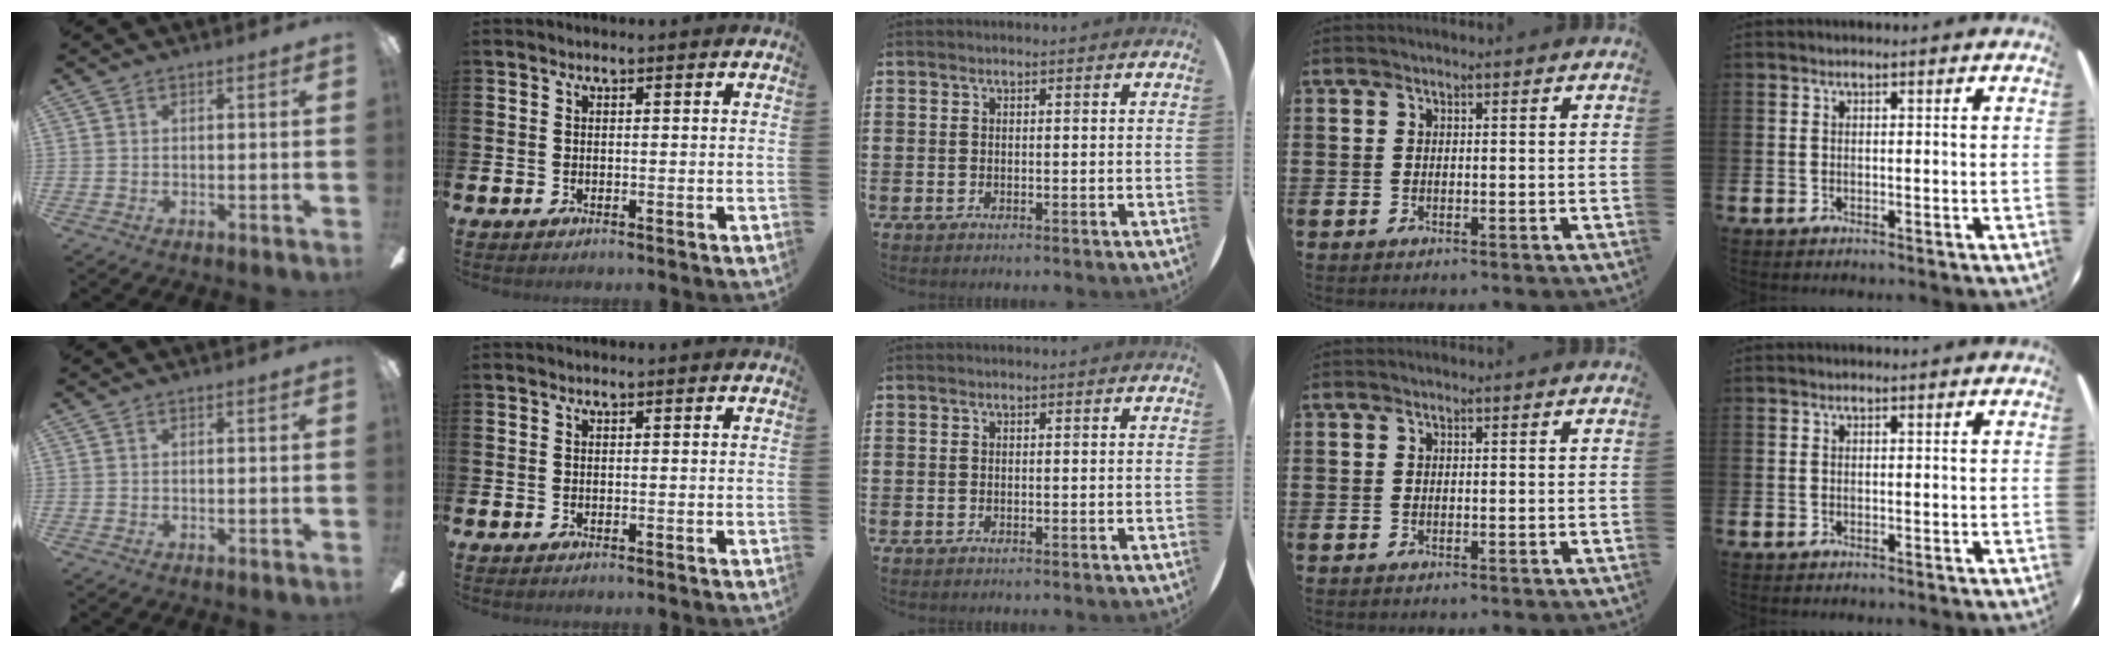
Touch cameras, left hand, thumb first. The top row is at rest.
{}